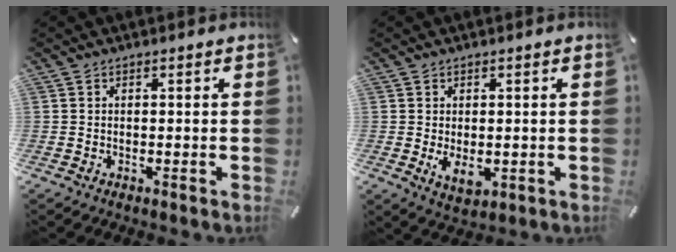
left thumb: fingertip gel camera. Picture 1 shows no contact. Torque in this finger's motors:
{"motor_torque": [0.02, 0.05, 0.20, -0.20, 0.01]}